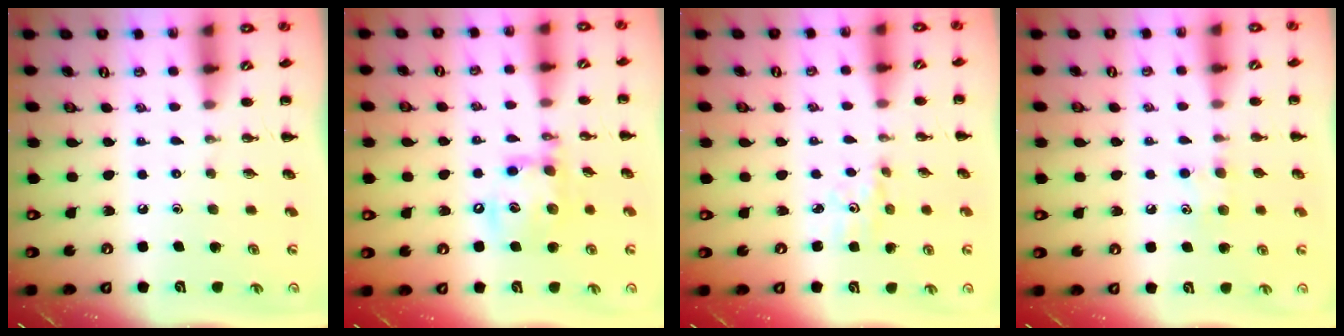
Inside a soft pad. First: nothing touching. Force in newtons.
{"total": 13.9, "press": 13.7, "slide": 2.3}
{"total": 3.0, "press": 2.9, "slide": 0.9}
{"total": 7.4, "press": 7.2, "slide": 1.4}